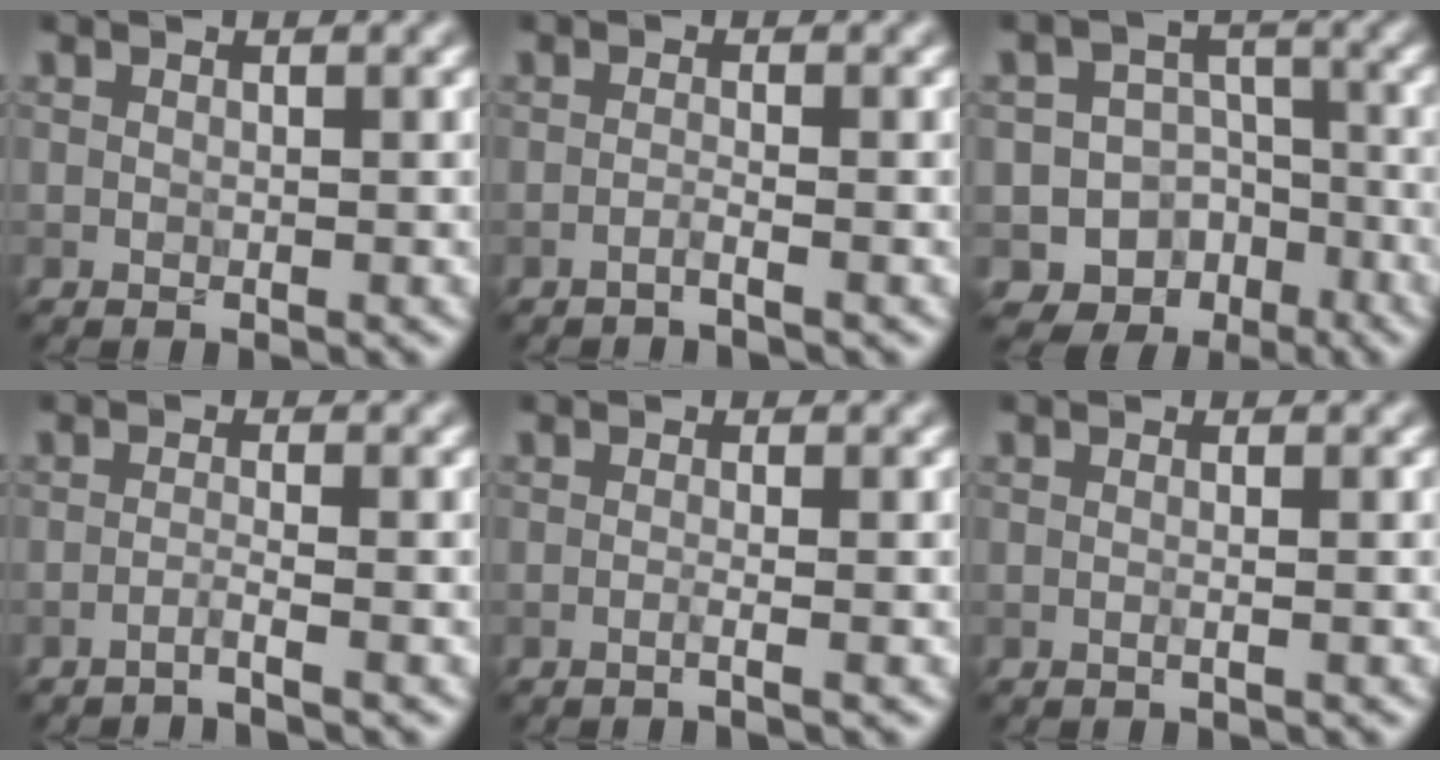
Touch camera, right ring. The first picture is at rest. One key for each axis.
{"total": 1.0, "fx": -0.7, "fy": 0.1, "fz": 0.7, "tx": -0.008, "ty": 0.001, "tz": -0.023}
{"total": 9.9, "fx": -5.5, "fy": 8.2, "fz": 1.4, "tx": -0.010, "ty": -0.015, "tz": -0.095}
{"total": 1.4, "fx": -1.0, "fy": 0.0, "fz": 1.0, "tx": -0.010, "ty": 0.003, "tz": -0.032}
{"total": 1.3, "fx": -0.3, "fy": 0.4, "fz": 1.2, "tx": -0.012, "ty": -0.010, "tz": -0.022}
{"total": 1.9, "fx": 0.4, "fy": 1.0, "fz": 1.5, "tx": 0.005, "ty": -0.005, "tz": -0.024}